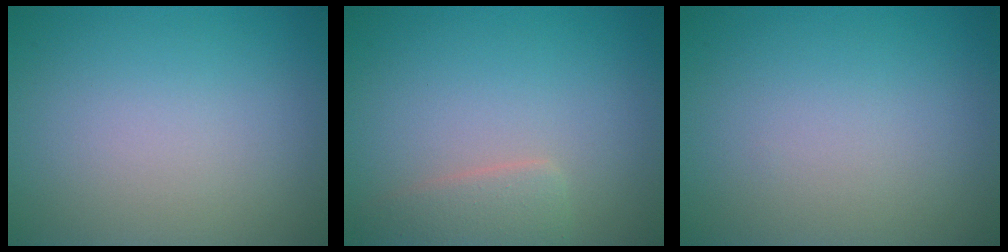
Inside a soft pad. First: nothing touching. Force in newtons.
{"total": 2.2, "press": 2.2, "slide": 0.1}
{"total": 0.0}